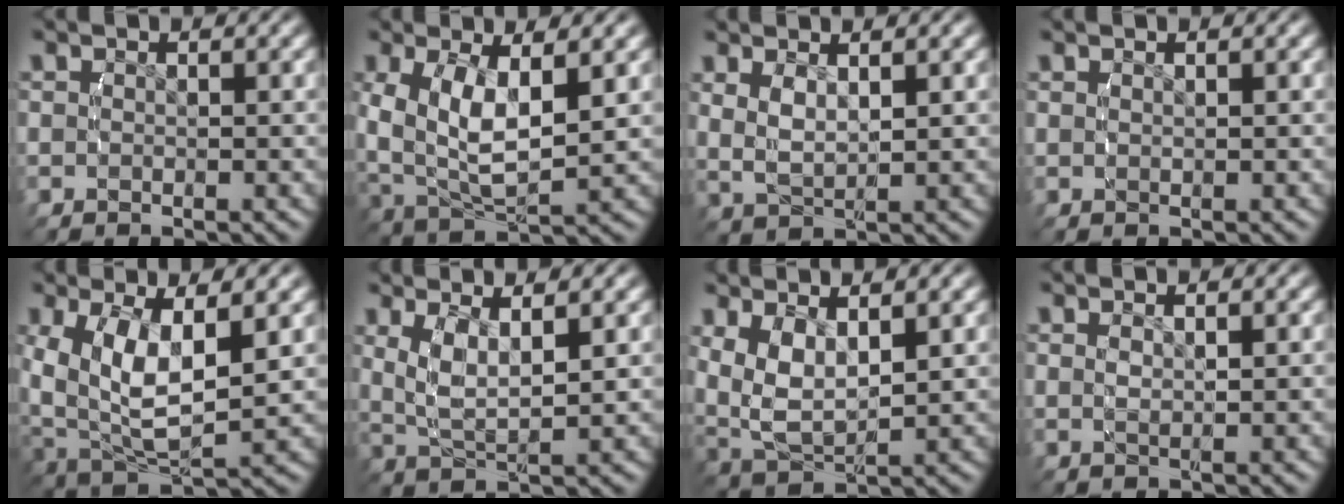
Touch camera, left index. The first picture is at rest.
{"total": 7.4, "force": [0.5, 4.7, 5.7], "torque": [-0.128, -0.029, 0.027]}
{"total": 3.8, "force": [1.4, 2.2, 2.7], "torque": [-0.061, -0.004, 0.028]}
{"total": 0.6, "force": [0.5, -0.3, 0.1], "torque": [-0.001, 0.000, 0.012]}
{"total": 8.3, "force": [0.3, 5.3, 6.4], "torque": [-0.146, -0.037, 0.028]}
{"total": 4.8, "force": [1.3, 2.4, 3.9], "torque": [-0.092, -0.012, 0.031]}
{"total": 6.8, "force": [1.0, 5.0, 4.5], "torque": [-0.122, -0.028, 0.029]}
{"total": 1.1, "force": [0.6, -0.1, 1.0], "torque": [-0.012, 0.003, 0.013]}